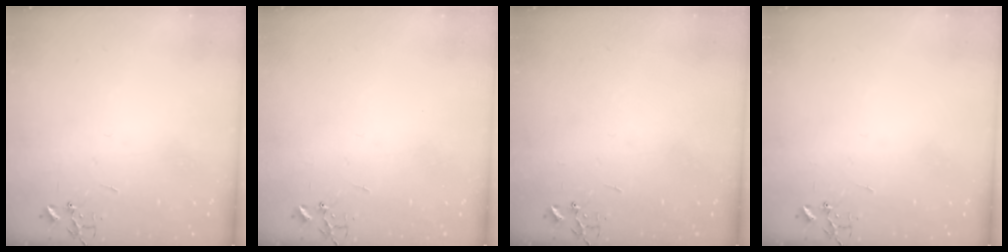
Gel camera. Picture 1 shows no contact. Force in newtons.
{"total": 0.0}
{"total": 0.0}
{"total": 0.0}